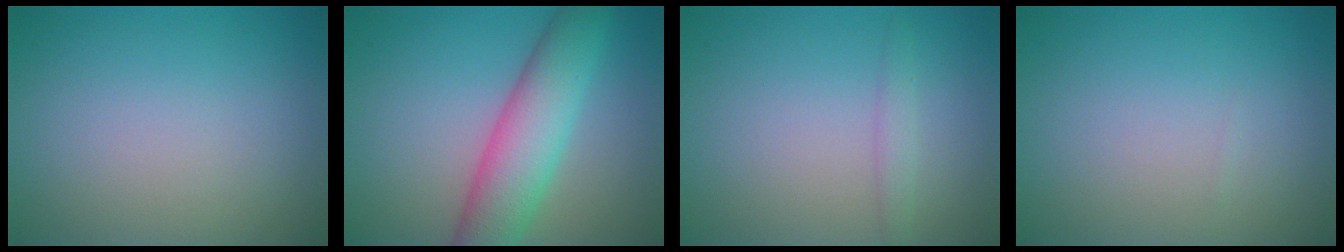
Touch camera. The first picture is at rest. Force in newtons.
{"total": 6.8, "press": 6.8, "slide": 0.3}
{"total": 1.3, "press": 1.3, "slide": 0.1}
{"total": 0.0}